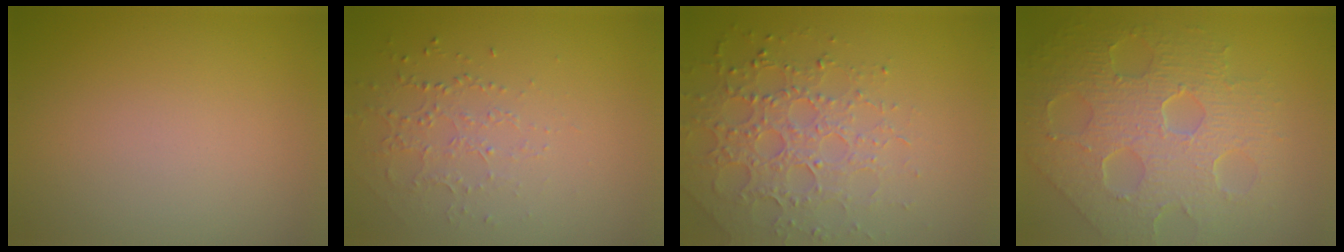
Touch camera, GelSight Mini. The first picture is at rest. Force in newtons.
{"total": 1.3, "press": 1.0, "slide": 0.8}
{"total": 4.1, "press": 3.9, "slide": 1.2}
{"total": 8.7, "press": 5.9, "slide": 6.4}